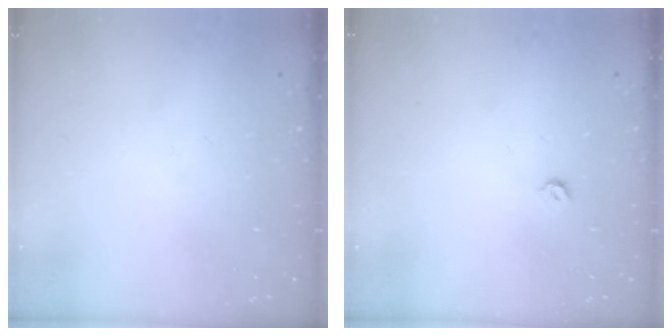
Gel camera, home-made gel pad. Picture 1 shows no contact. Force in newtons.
{"total": 3.6, "press": 3.6, "slide": 0.8}